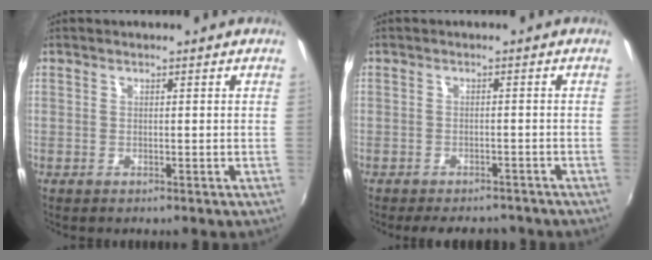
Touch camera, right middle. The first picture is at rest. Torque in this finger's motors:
{"motor_torque": [1.11, -1.03, 0.17, 0.11]}